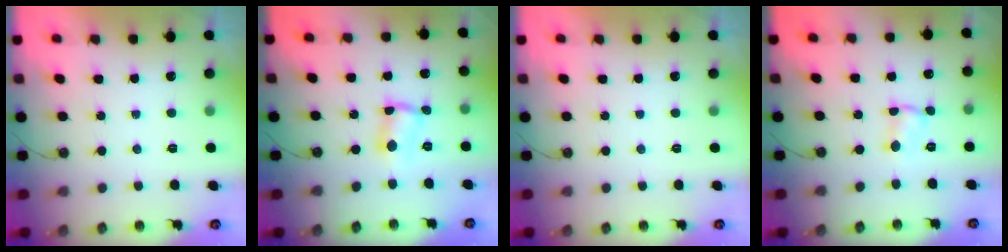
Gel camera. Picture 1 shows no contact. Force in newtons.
{"total": 2.8, "press": 2.8, "slide": 0.6}
{"total": 0.0}
{"total": 1.8, "press": 1.8, "slide": 0.1}